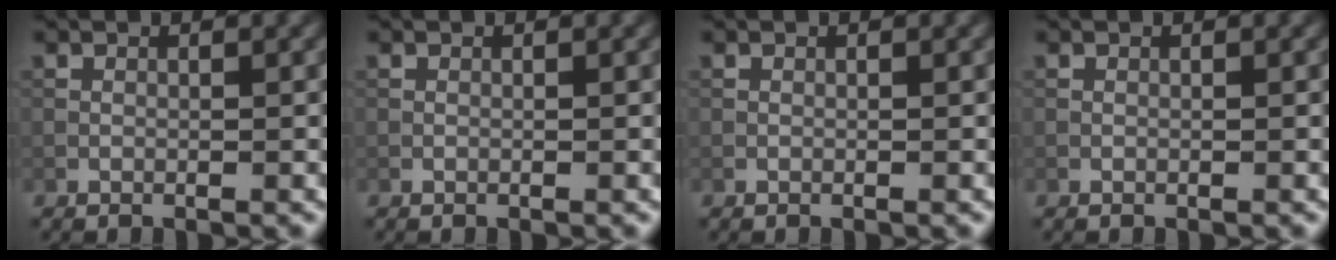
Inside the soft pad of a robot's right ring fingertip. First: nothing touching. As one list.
[{"total": 0.0}, {"total": 0.0}, {"total": 0.0}]